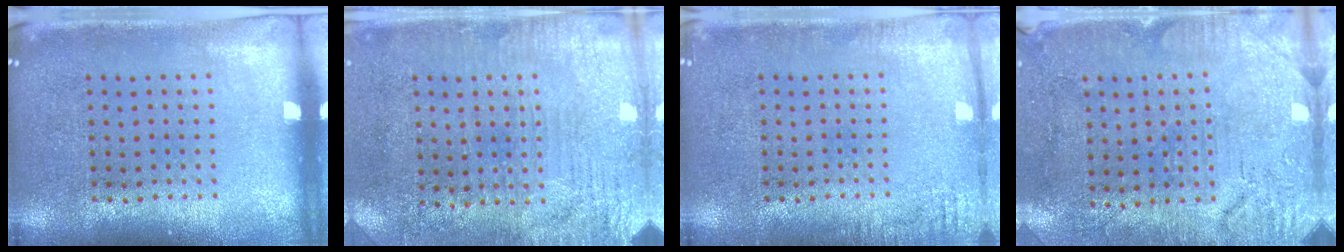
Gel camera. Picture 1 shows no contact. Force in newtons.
{"total": 3.2, "press": 2.9, "slide": 1.4}
{"total": 1.5, "press": 1.5, "slide": 0.3}
{"total": 3.1, "press": 2.6, "slide": 1.6}